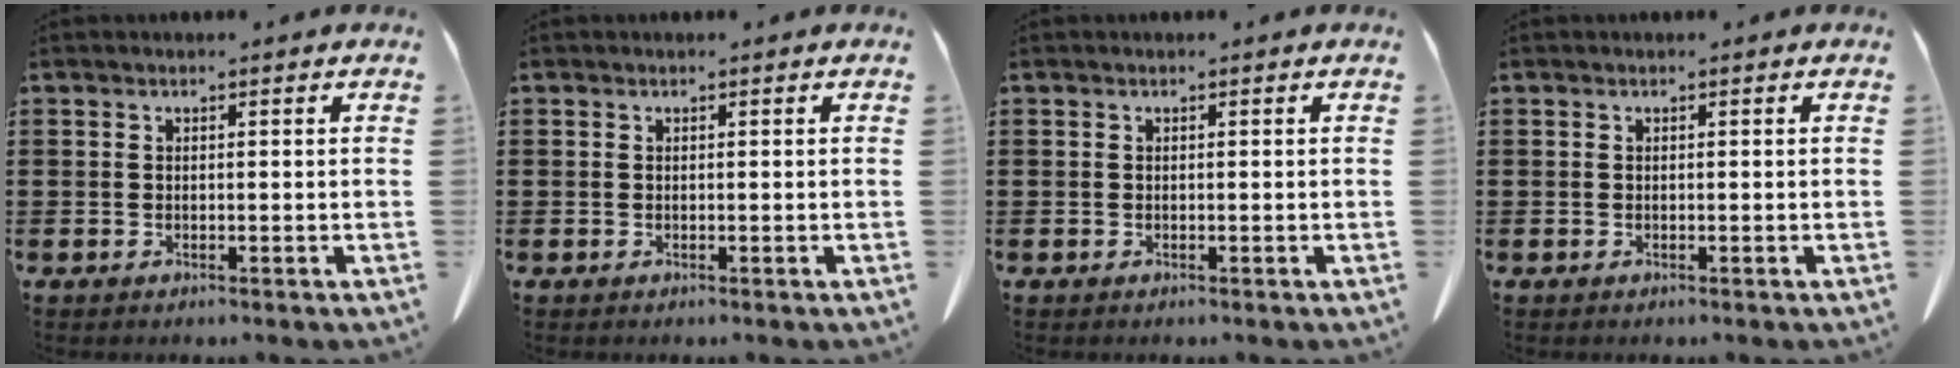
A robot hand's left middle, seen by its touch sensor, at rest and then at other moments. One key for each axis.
{"total": 0.0}
{"total": 0.0}
{"total": 0.0}